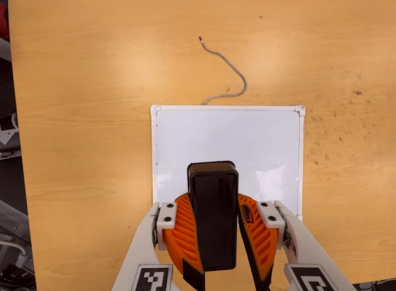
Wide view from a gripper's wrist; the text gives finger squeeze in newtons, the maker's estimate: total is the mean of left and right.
{"total": 10.8, "left": 10.1, "right": 11.6}